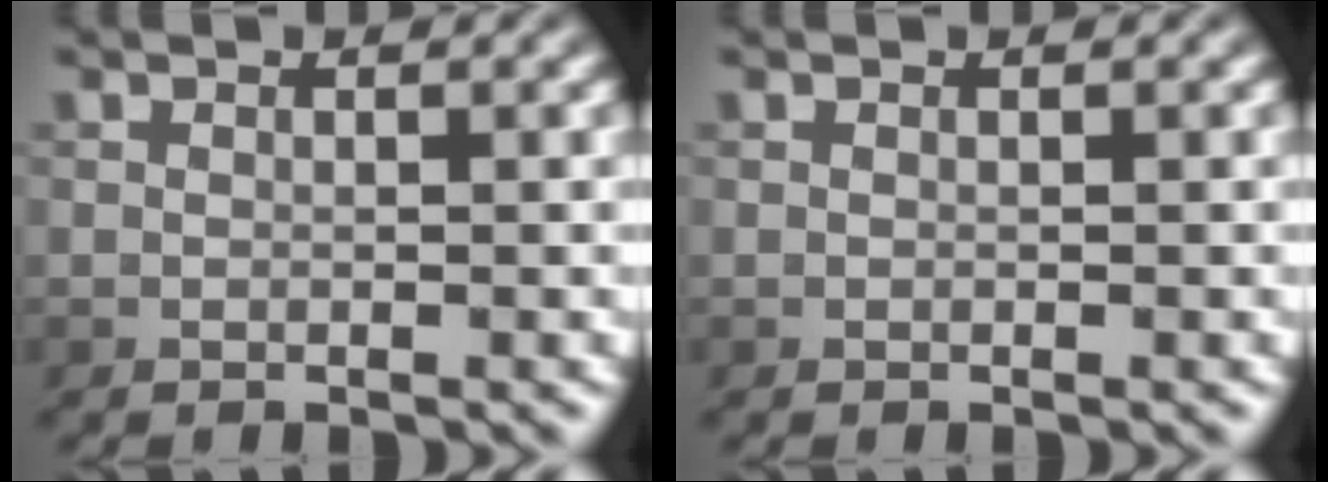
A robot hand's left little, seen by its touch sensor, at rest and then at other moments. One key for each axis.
{"total": 0.0}